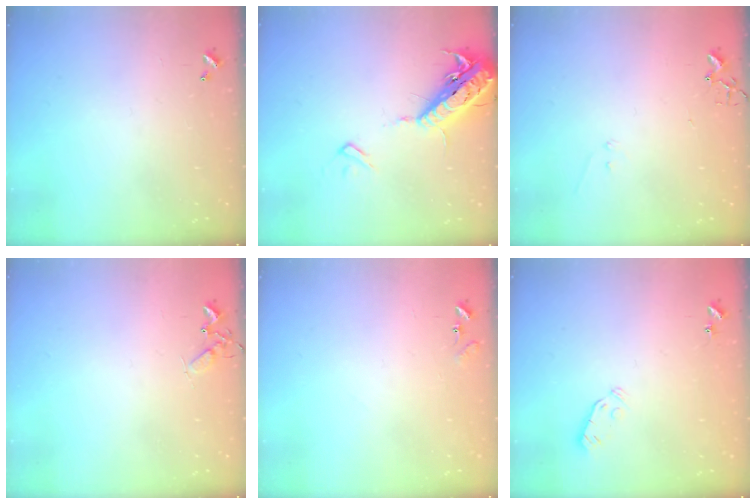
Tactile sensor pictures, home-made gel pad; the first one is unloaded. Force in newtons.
{"total": 18.4, "press": 18.0, "slide": 4.0}
{"total": 6.1, "press": 6.1, "slide": 0.5}
{"total": 4.6, "press": 4.6, "slide": 0.6}
{"total": 7.7, "press": 7.6, "slide": 0.6}
{"total": 3.8, "press": 3.7, "slide": 0.8}